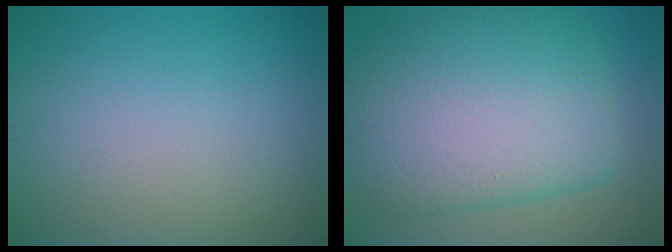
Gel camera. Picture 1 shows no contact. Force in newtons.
{"total": 11.6, "press": 11.6, "slide": 0.5}